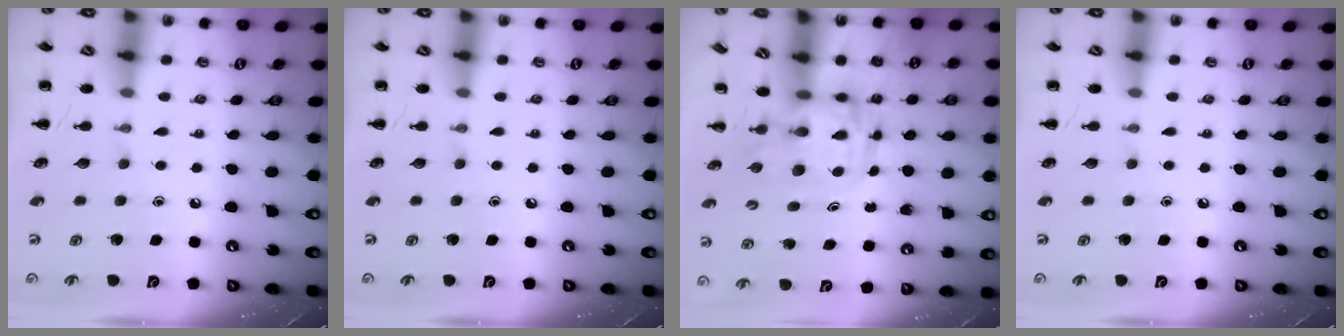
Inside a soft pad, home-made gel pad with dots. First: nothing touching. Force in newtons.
{"total": 0.0}
{"total": 4.1, "press": 4.0, "slide": 0.9}
{"total": 0.0}